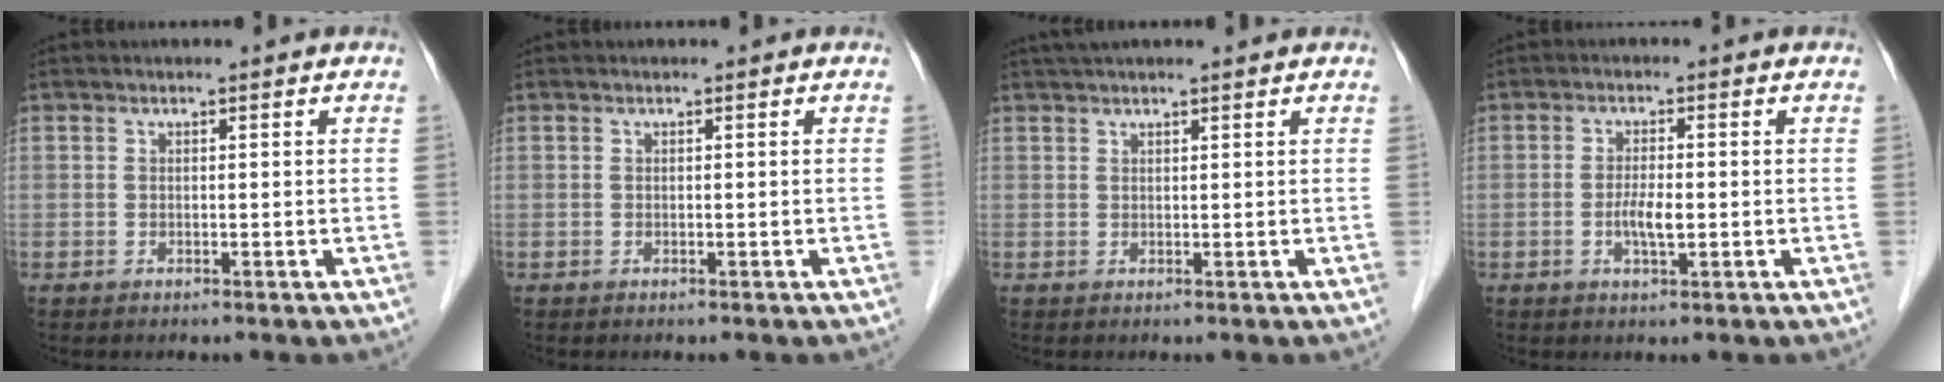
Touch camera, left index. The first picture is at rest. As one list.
[{"total": 0.0}, {"total": 6.8, "force": [6.0, 0.4, 3.2], "torque": [-0.047, 0.037, 0.086]}, {"total": 3.0, "force": [-0.6, 0.7, 2.9], "torque": [-0.059, -0.001, -0.009]}]